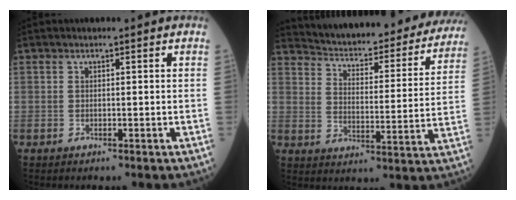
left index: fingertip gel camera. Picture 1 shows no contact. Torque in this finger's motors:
{"motor_torque": [0.07, -1.02, 0.28, 0.09]}